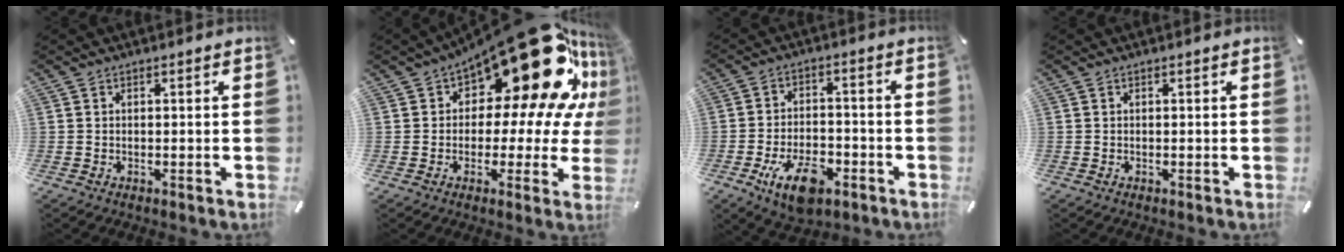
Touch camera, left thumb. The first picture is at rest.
{"total": 26.1, "force": [12.6, 12.2, 19.4], "torque": [-0.256, -0.098, 0.218]}
{"total": 11.1, "force": [-5.5, 6.0, 7.6], "torque": [-0.139, 0.019, -0.095]}
{"total": 0.0}